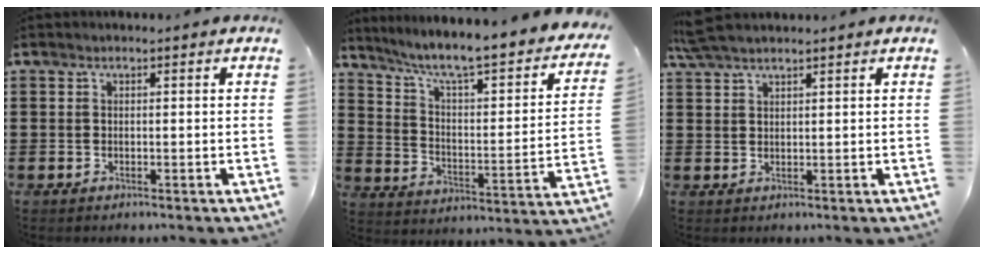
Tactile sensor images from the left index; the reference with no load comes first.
{"total": 6.5, "force": [5.0, 0.3, 4.2], "torque": [-0.102, -0.044, 0.074]}
{"total": 3.5, "force": [3.0, 0.5, 1.7], "torque": [-0.041, 0.003, 0.058]}